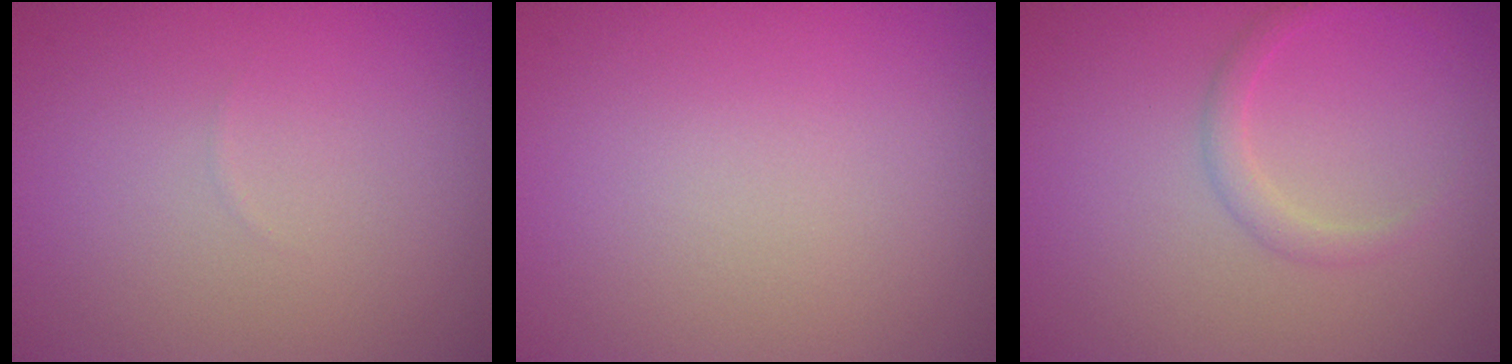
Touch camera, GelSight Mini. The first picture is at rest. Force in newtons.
{"total": 0.0}
{"total": 1.4, "press": 1.4, "slide": 0.1}